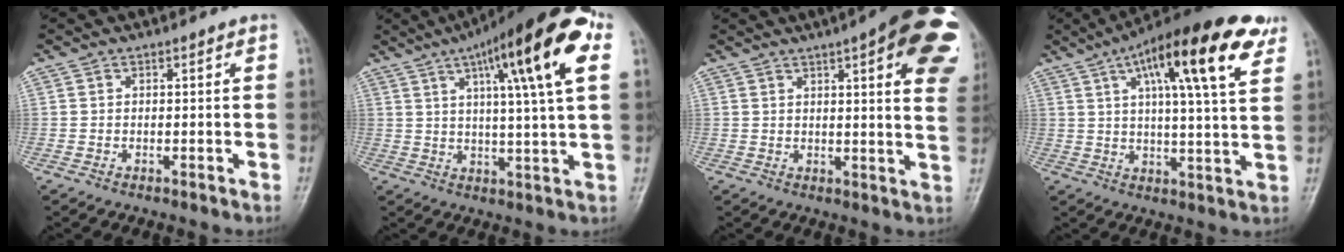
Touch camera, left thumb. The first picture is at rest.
{"total": 19.9, "force": [8.0, 3.2, 18.0], "torque": [-0.258, 0.000, 0.113]}
{"total": 21.4, "force": [9.6, 5.5, 18.4], "torque": [-0.195, -0.012, 0.111]}
{"total": 19.7, "force": [9.5, 4.5, 16.7], "torque": [-0.240, -0.006, 0.139]}